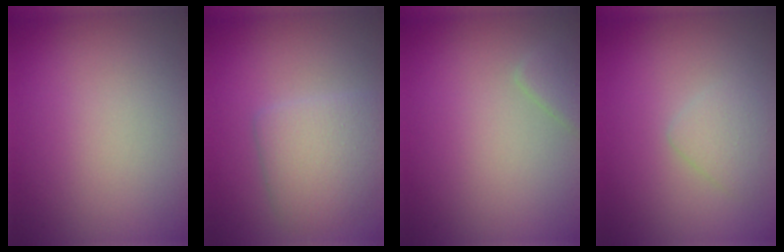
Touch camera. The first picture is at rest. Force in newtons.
{"total": 4.0, "press": 4.0, "slide": 0.1}
{"total": 1.3, "press": 1.3, "slide": 0.1}
{"total": 1.8, "press": 1.8, "slide": 0.0}